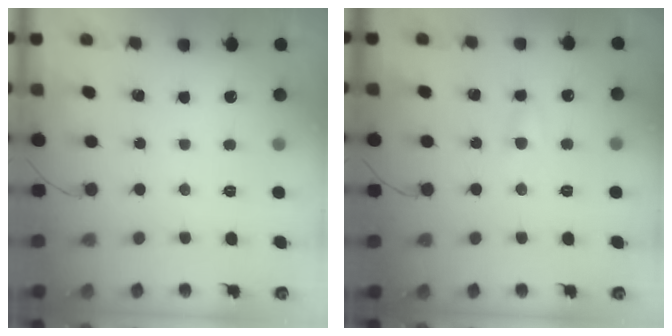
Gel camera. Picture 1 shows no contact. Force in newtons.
{"total": 3.8, "press": 3.6, "slide": 0.9}